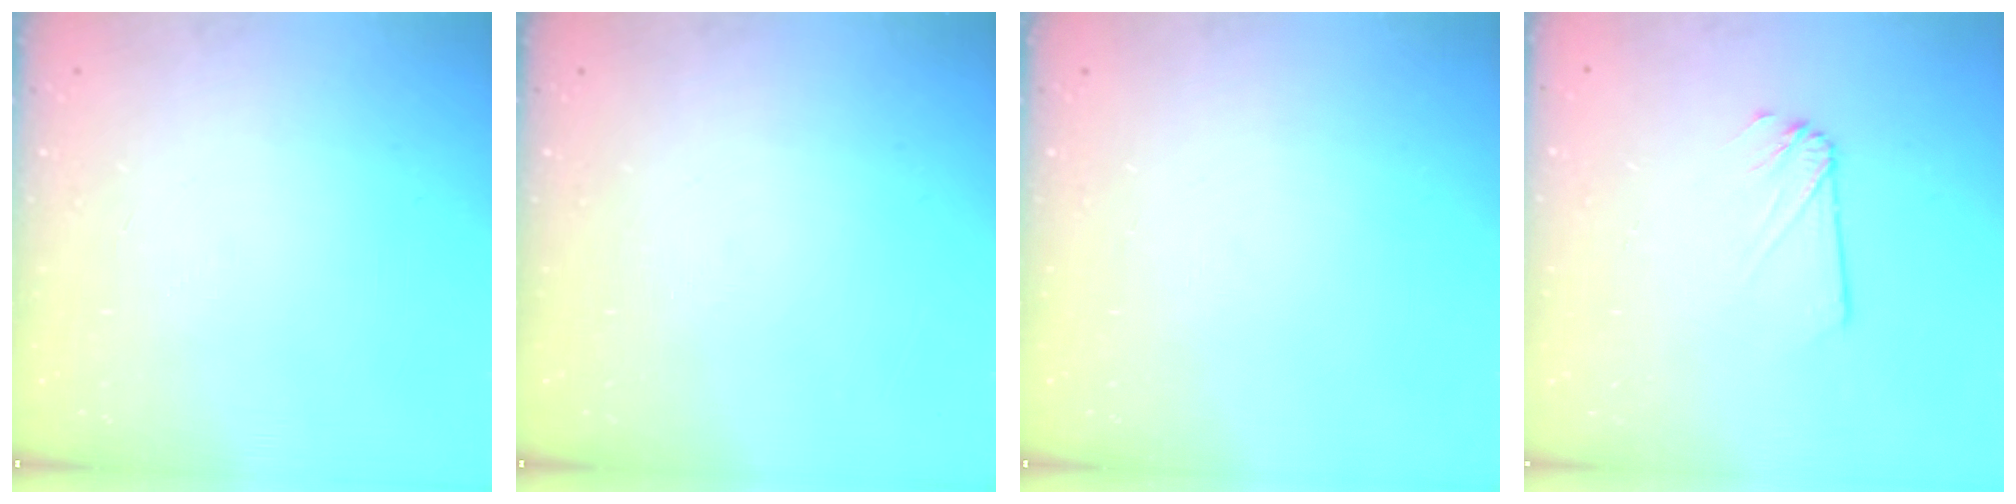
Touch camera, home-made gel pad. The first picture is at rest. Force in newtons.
{"total": 0.0}
{"total": 0.0}
{"total": 2.2, "press": 2.2, "slide": 0.1}